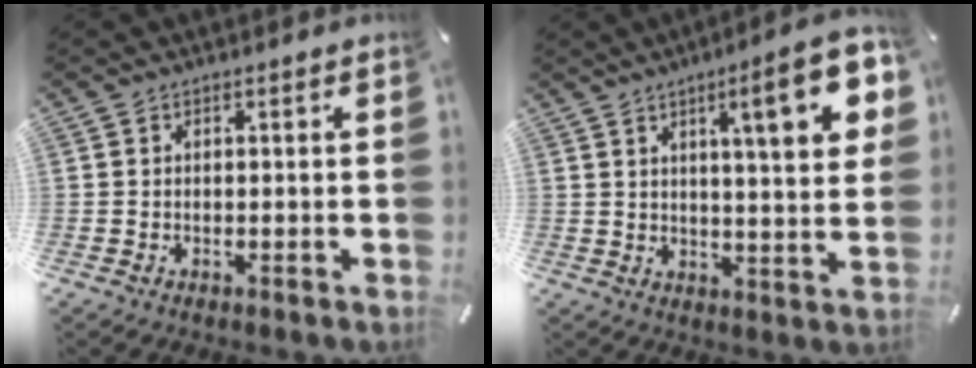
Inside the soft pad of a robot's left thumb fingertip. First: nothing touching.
{"total": 15.4, "force": [6.5, 3.1, 13.6], "torque": [-0.189, -0.028, 0.092]}